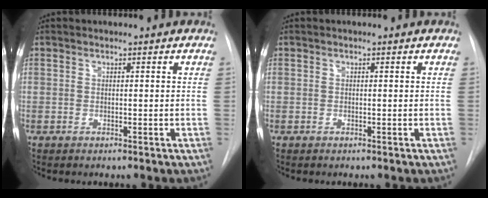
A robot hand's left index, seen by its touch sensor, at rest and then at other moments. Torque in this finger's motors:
{"motor_torque": [0.00, 0.00, 0.00, 0.00]}